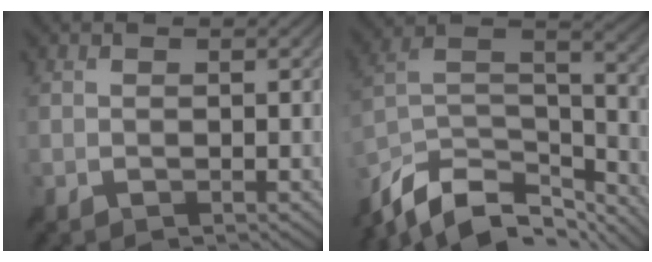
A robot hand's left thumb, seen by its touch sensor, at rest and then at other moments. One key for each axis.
{"total": 13.5, "fx": -9.8, "fy": 6.2, "fz": 6.9, "tx": -0.178, "ty": -0.006, "tz": -0.172}